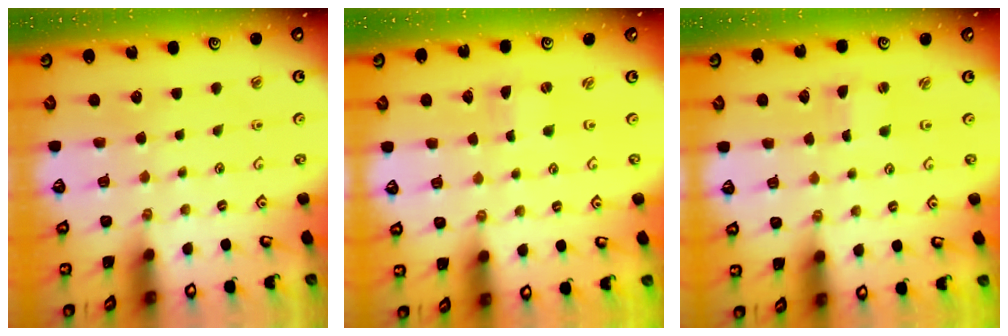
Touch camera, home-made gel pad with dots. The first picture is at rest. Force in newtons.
{"total": 0.0}
{"total": 0.7, "press": 0.7, "slide": 0.0}